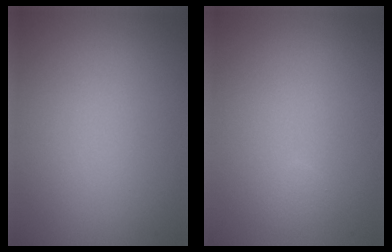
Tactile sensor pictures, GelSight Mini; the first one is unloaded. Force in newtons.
{"total": 0.6, "press": 0.6, "slide": 0.1}